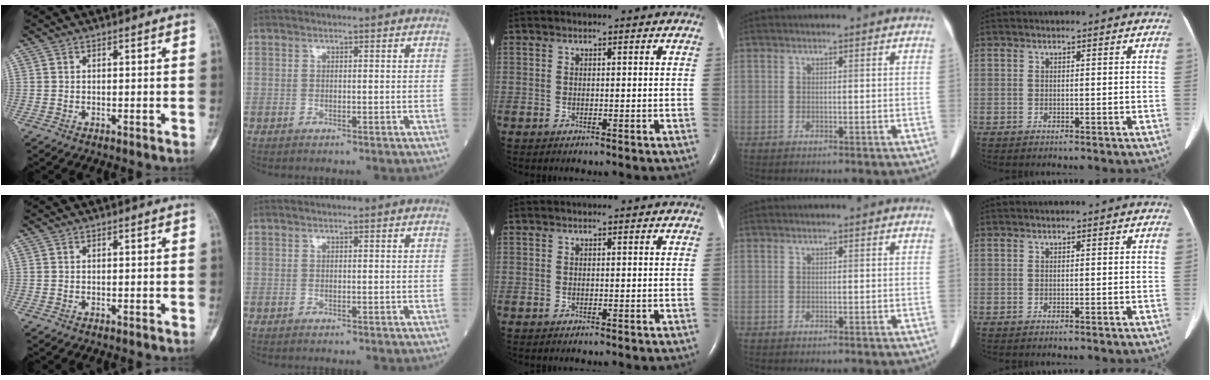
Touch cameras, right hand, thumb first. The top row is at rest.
{}